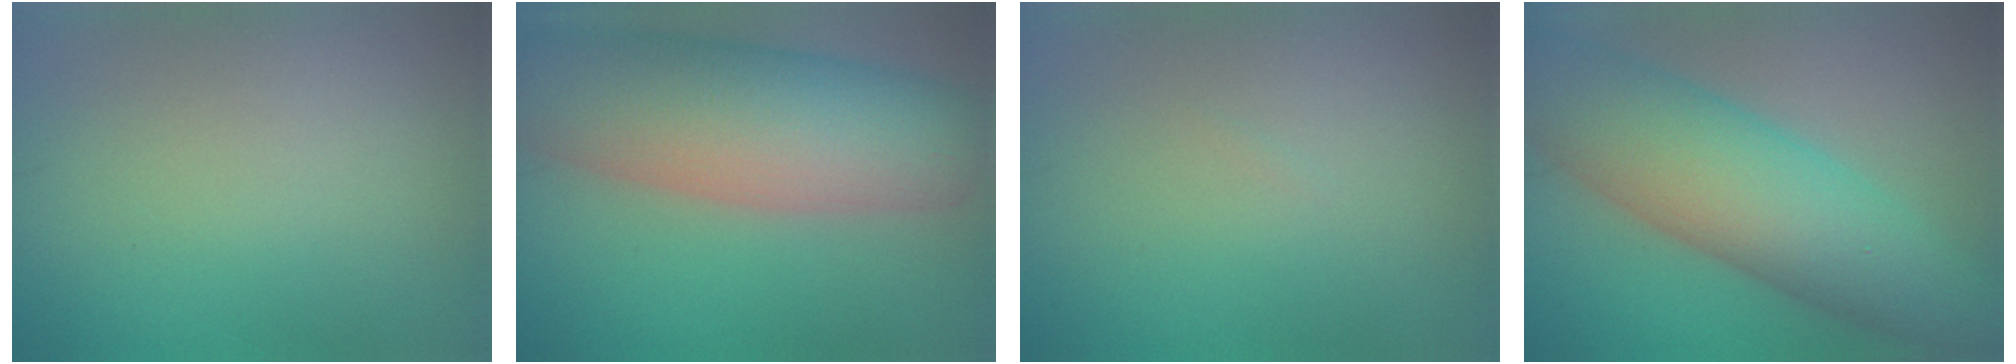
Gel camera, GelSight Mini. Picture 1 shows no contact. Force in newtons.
{"total": 11.6, "press": 11.6, "slide": 0.8}
{"total": 0.0}
{"total": 9.9, "press": 9.9, "slide": 0.2}